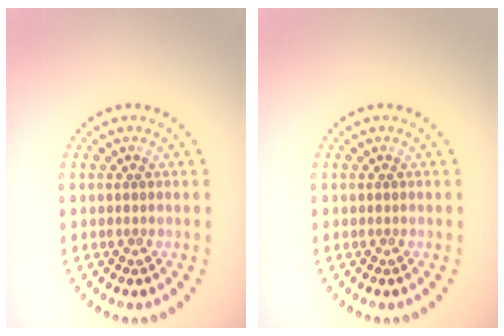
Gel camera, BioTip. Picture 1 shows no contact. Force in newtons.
{"total": 0.0}